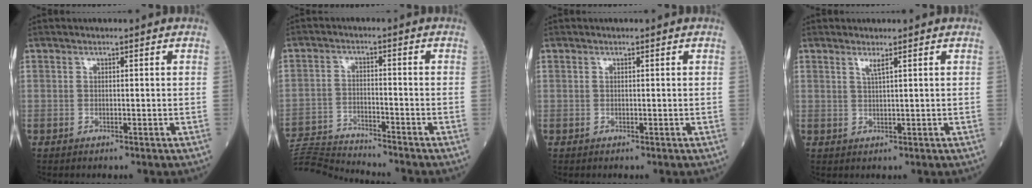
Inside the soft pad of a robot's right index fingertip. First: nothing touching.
{"total": 9.9, "force": [-9.8, -1.5, 0.7], "torque": [-0.013, 0.001, -0.177]}
{"total": 0.0}
{"total": 1.4, "force": [0.9, -0.3, 1.0], "torque": [-0.025, -0.005, 0.019]}